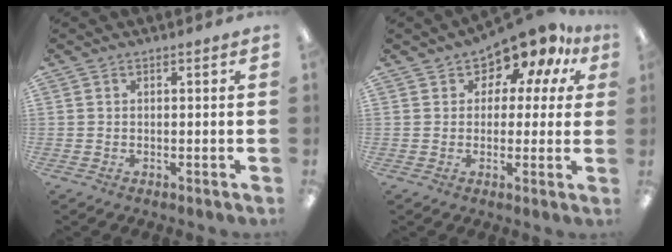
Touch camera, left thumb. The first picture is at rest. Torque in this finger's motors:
{"motor_torque": [-0.10, 0.62, 0.33, 0.21, 0.04]}